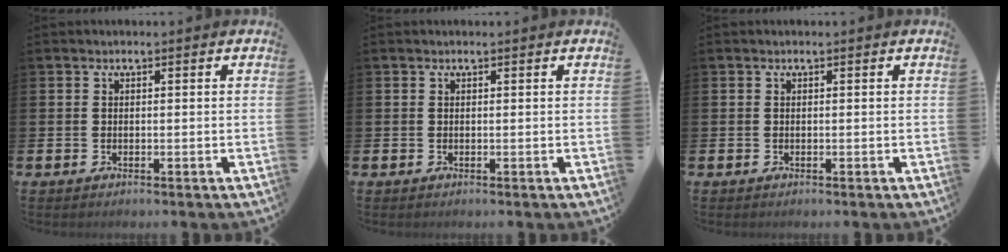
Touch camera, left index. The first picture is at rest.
{"total": 0.0}
{"total": 0.0}